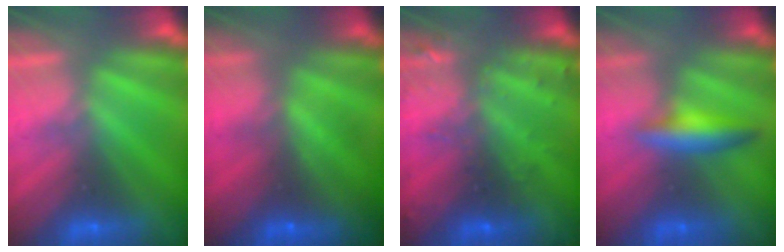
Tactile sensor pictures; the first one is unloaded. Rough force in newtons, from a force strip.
{"total": 7.7}
{"total": 2.9}
{"total": 2.4}